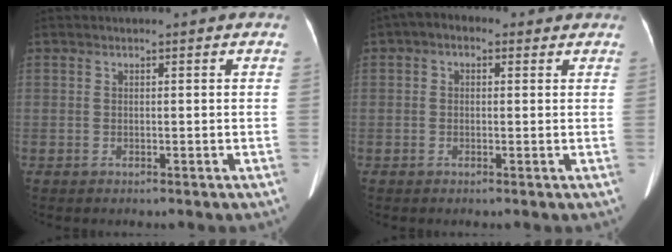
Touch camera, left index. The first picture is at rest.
{"total": 3.7, "force": [1.8, 2.3, 2.3], "torque": [-0.036, 0.028, 0.020]}